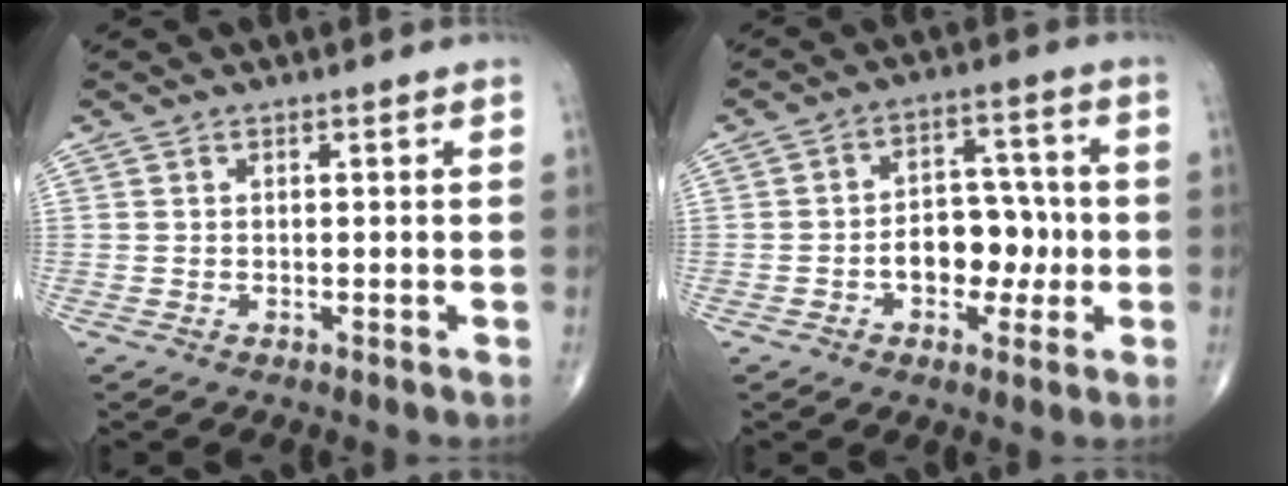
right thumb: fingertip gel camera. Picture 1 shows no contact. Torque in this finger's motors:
{"motor_torque": [0.20, 0.11, 0.89, -0.03, 0.05]}